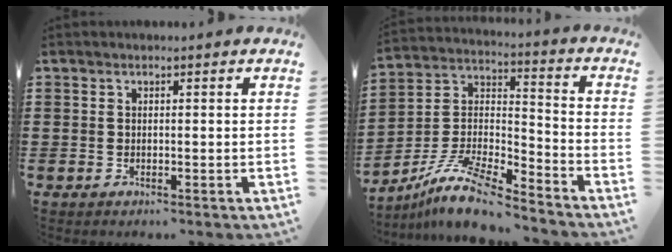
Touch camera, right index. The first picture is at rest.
{"total": 11.7, "force": [-9.8, 2.2, 6.1], "torque": [-0.135, 0.017, -0.197]}